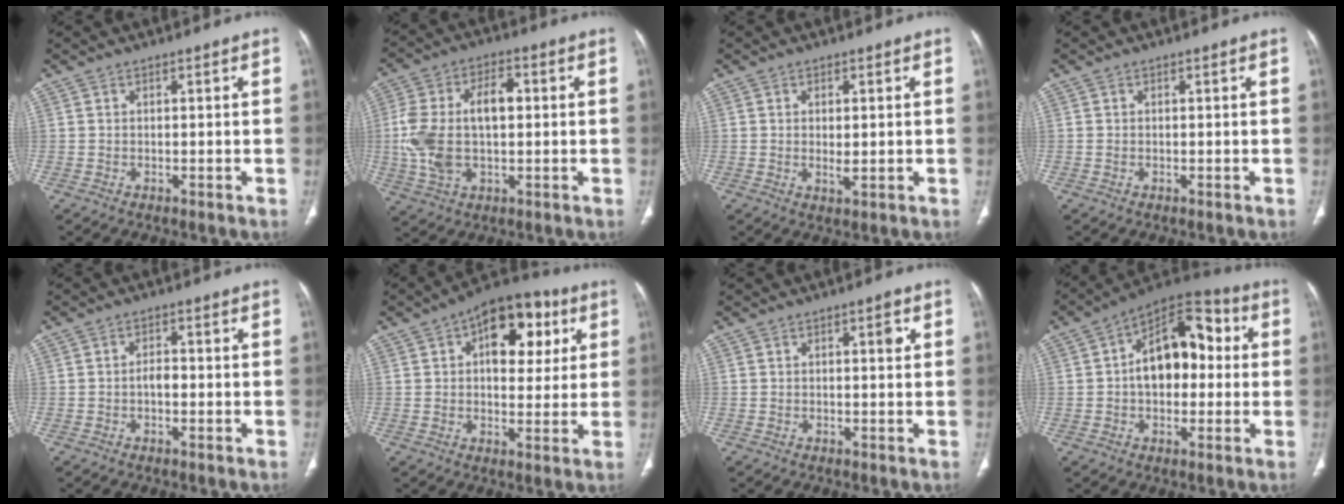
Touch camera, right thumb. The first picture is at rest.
{"total": 14.4, "force": [0.2, 8.0, 12.0], "torque": [-0.249, 0.026, 0.007]}
{"total": 3.1, "force": [0.0, 1.3, 2.8], "torque": [-0.049, -0.008, 0.003]}
{"total": 0.0}
{"total": 2.3, "force": [-0.5, 1.2, 1.9], "torque": [-0.029, 0.006, -0.011]}
{"total": 15.2, "force": [4.9, 8.9, 11.3], "torque": [-0.106, 0.006, 0.066]}
{"total": 2.2, "force": [0.5, 0.9, 1.9], "torque": [-0.024, 0.001, 0.007]}
{"total": 15.8, "force": [1.3, 9.9, 12.3], "torque": [-0.144, 0.040, 0.009]}